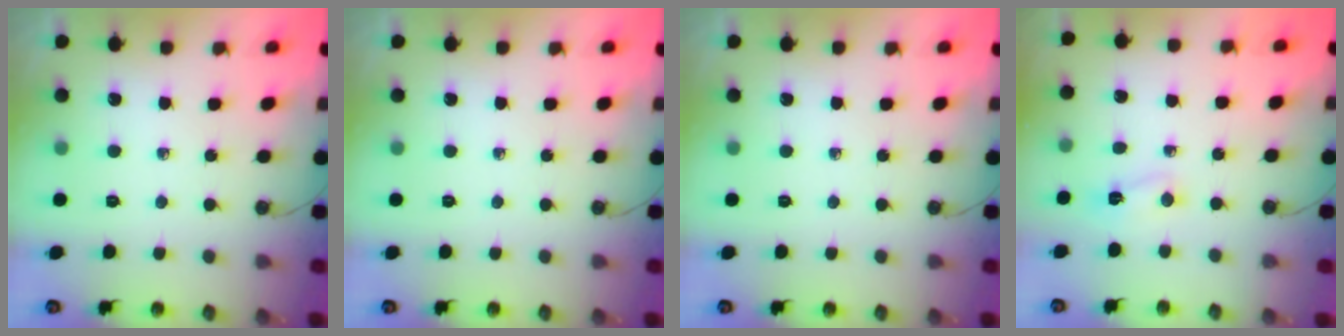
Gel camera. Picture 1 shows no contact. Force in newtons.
{"total": 0.0}
{"total": 0.0}
{"total": 2.4, "press": 2.1, "slide": 1.1}